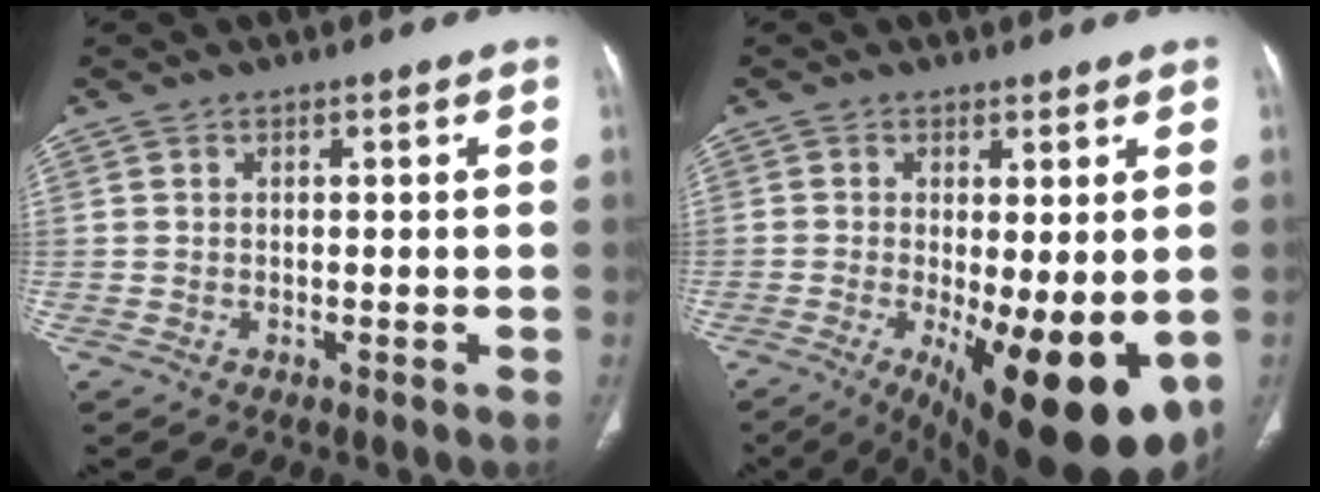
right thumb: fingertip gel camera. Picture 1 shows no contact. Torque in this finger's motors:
{"motor_torque": [-0.16, 2.52, 0.64, 0.30, 0.39]}